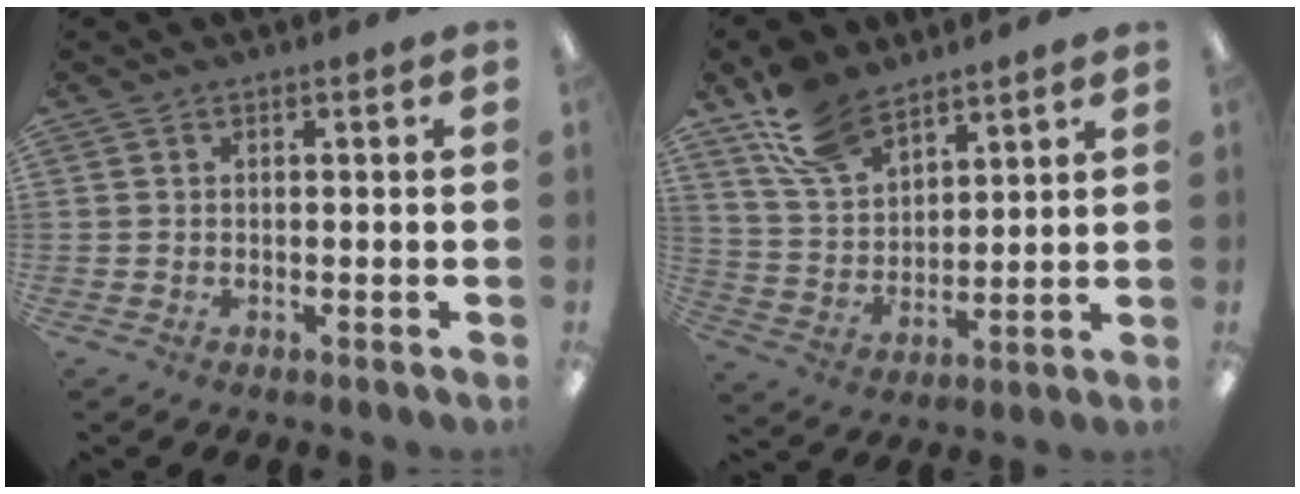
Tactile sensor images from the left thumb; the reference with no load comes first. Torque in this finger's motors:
{"motor_torque": [0.47, -0.10, 1.07, -0.92, 0.06]}